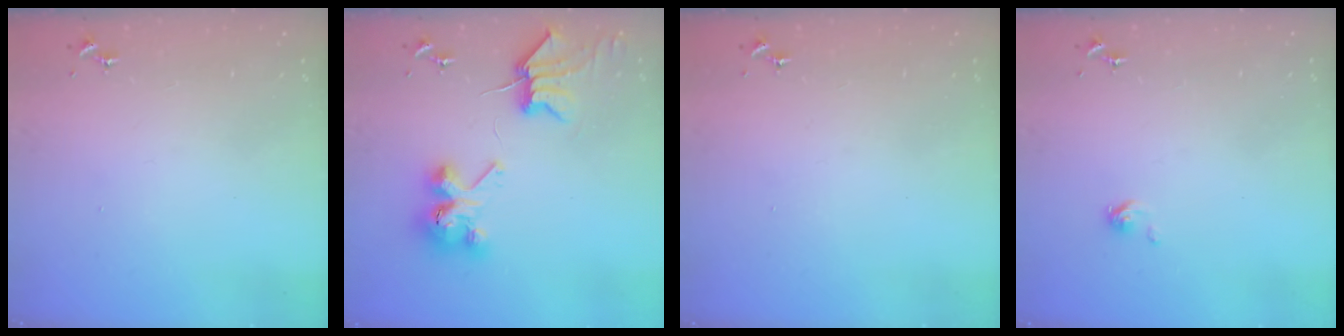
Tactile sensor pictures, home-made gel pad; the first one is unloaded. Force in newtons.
{"total": 9.0, "press": 8.9, "slide": 1.3}
{"total": 0.0}
{"total": 2.4, "press": 2.4, "slide": 0.3}